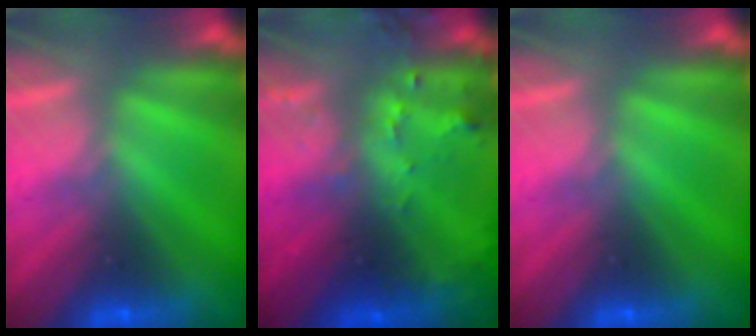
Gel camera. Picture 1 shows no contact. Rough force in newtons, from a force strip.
{"total": 6.7}
{"total": 0.0}